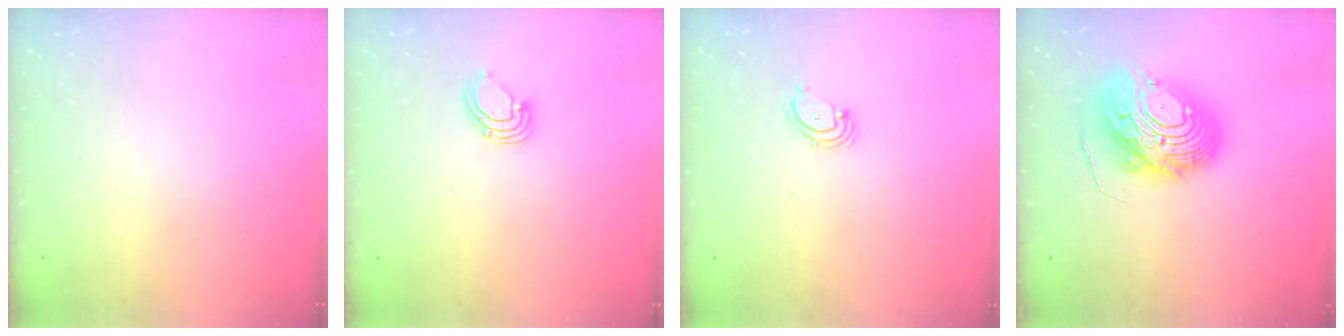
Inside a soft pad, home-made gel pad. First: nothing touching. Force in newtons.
{"total": 2.6, "press": 2.6, "slide": 0.2}
{"total": 1.7, "press": 1.6, "slide": 0.2}
{"total": 15.4, "press": 15.3, "slide": 1.4}